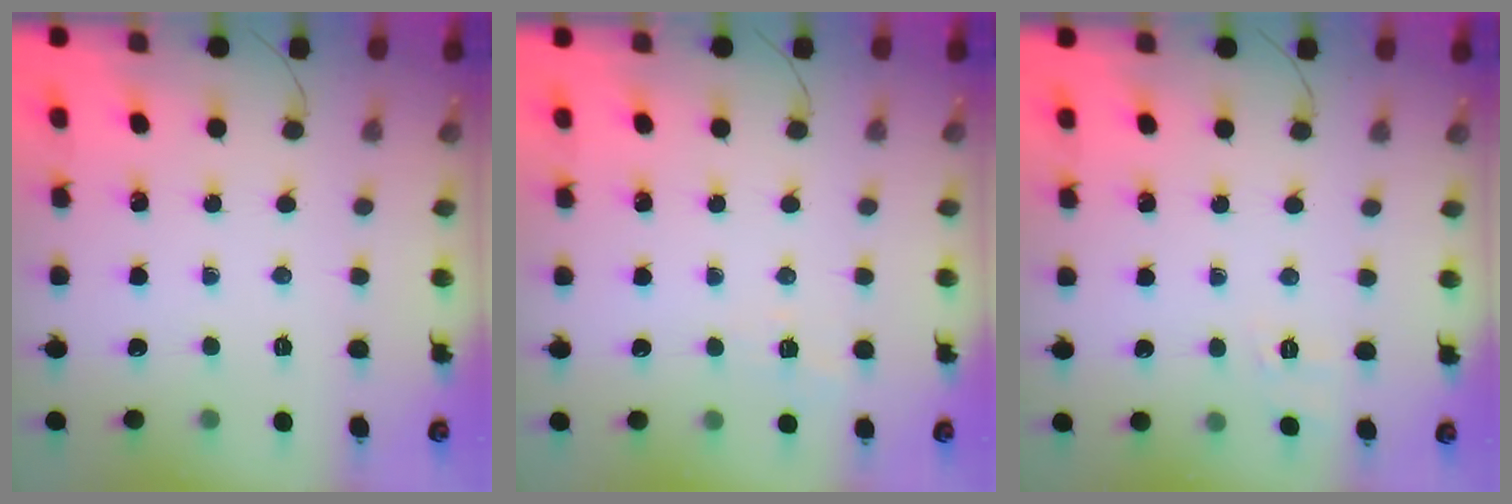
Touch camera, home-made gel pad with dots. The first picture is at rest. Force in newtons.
{"total": 4.2, "press": 3.8, "slide": 1.7}
{"total": 2.8, "press": 2.2, "slide": 1.8}